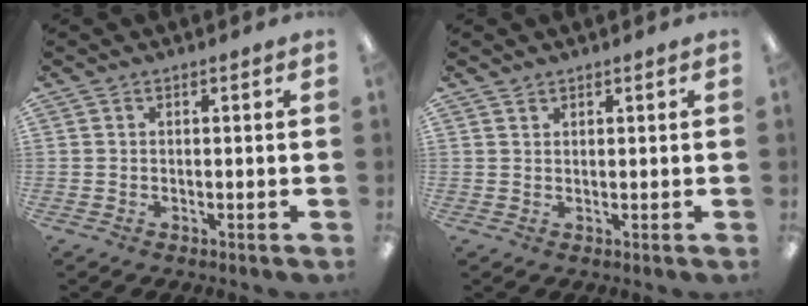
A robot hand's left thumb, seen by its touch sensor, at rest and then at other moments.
{"total": 1.3, "force": [1.1, 0.6, 0.0], "torque": [-0.001, -0.001, 0.023]}